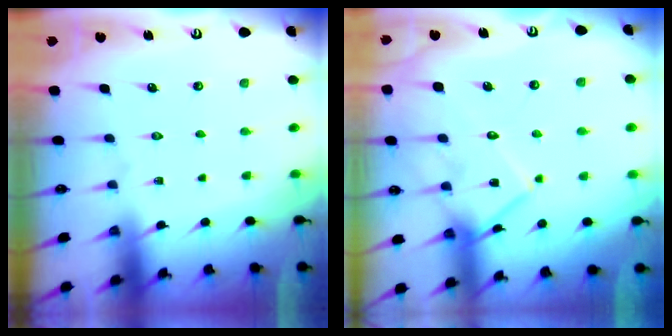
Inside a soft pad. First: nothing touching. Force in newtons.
{"total": 14.1, "press": 14.1, "slide": 1.1}